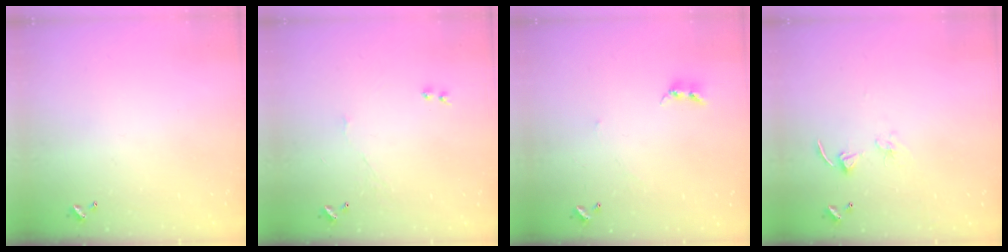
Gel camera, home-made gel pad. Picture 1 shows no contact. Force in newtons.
{"total": 2.4, "press": 2.3, "slide": 0.6}
{"total": 2.4, "press": 2.4, "slide": 0.2}
{"total": 2.7, "press": 2.7, "slide": 0.2}